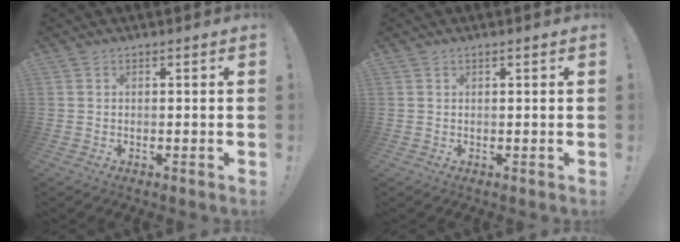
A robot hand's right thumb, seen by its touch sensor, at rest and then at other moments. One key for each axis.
{"total": 0.5, "fx": 0.4, "fy": -0.1, "fz": 0.4, "tx": -0.007, "ty": 0.000, "tz": 0.006}